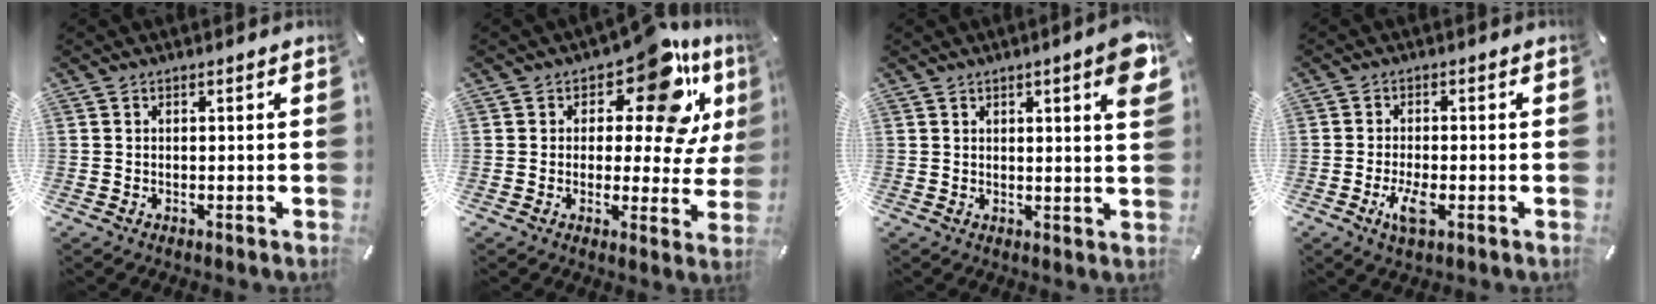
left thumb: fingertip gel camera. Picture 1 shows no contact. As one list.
[{"total": 16.5, "force": [8.8, 7.2, 11.9], "torque": [-0.162, -0.062, 0.144]}, {"total": 6.0, "force": [2.6, 1.1, 5.3], "torque": [-0.071, -0.013, 0.038]}, {"total": 5.4, "force": [-2.1, 2.1, 4.6], "torque": [-0.100, -0.003, -0.038]}]